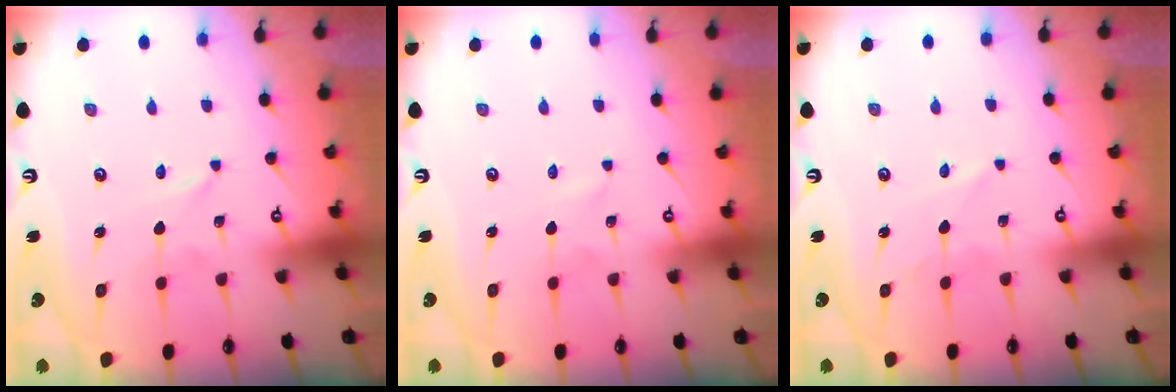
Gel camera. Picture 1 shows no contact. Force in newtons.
{"total": 0.0}
{"total": 4.4, "press": 4.4, "slide": 0.5}